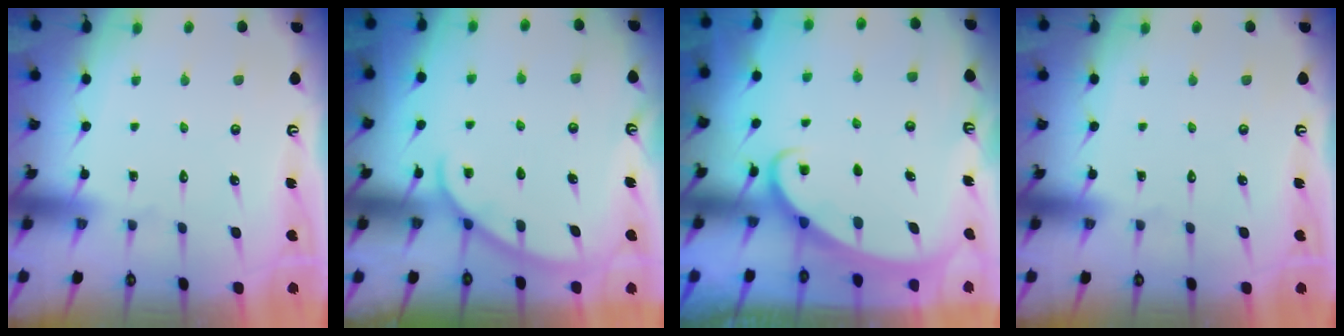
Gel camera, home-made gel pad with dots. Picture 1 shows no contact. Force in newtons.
{"total": 2.1, "press": 2.1, "slide": 0.3}
{"total": 2.2, "press": 2.2, "slide": 0.1}
{"total": 0.0}